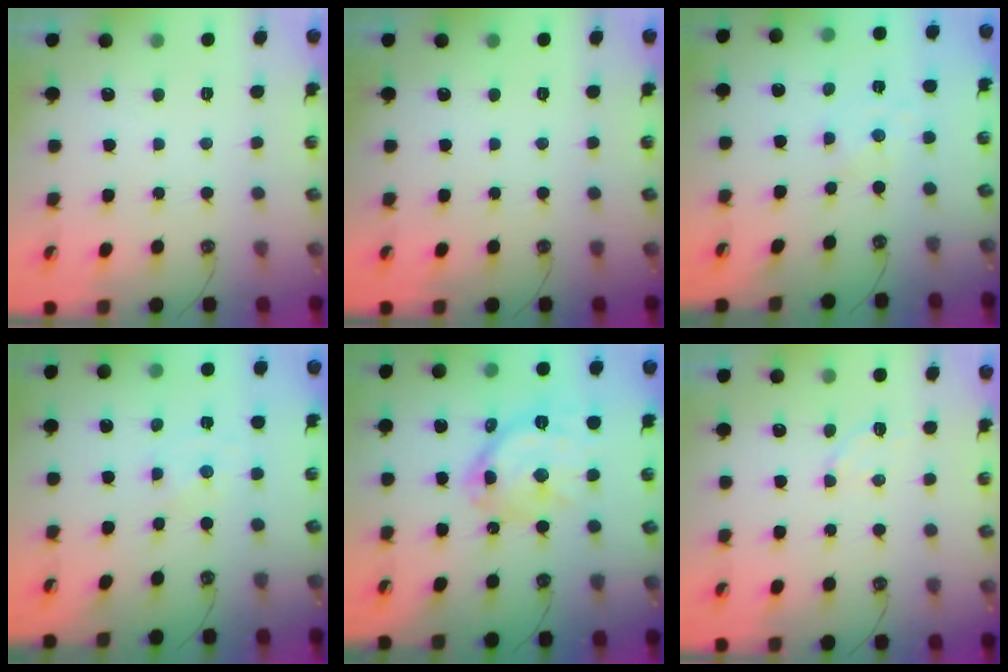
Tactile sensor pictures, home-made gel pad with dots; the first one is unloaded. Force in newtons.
{"total": 0.0}
{"total": 0.7, "press": 0.7, "slide": 0.2}
{"total": 0.0}
{"total": 15.8, "press": 15.7, "slide": 1.6}
{"total": 3.0, "press": 2.9, "slide": 0.7}